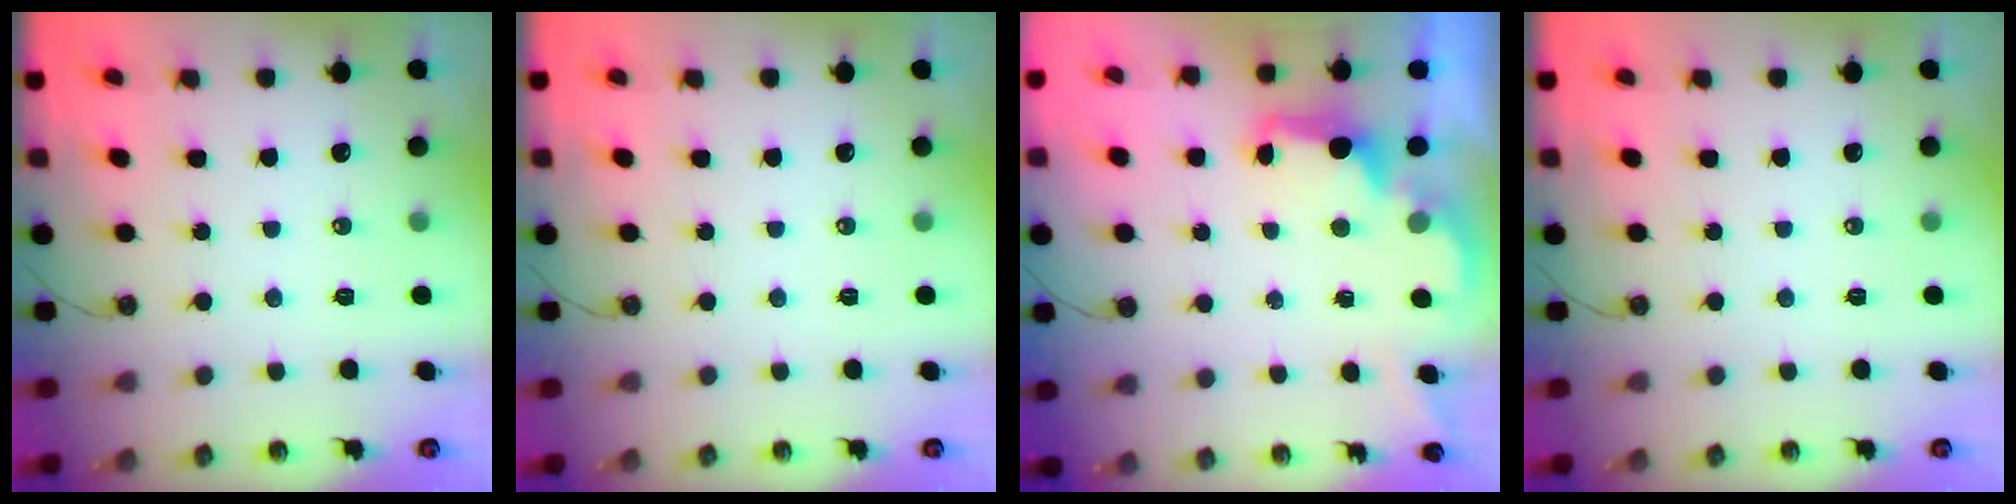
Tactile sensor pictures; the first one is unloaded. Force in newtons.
{"total": 0.0}
{"total": 2.7, "press": 2.6, "slide": 0.8}
{"total": 0.0}